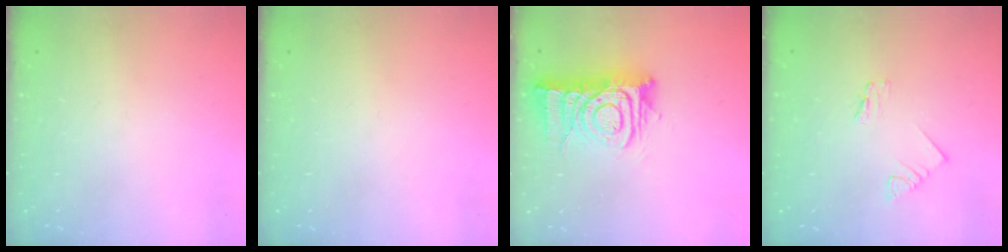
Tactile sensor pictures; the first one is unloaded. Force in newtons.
{"total": 0.0}
{"total": 12.8, "press": 12.8, "slide": 1.4}
{"total": 1.2, "press": 1.2, "slide": 0.1}